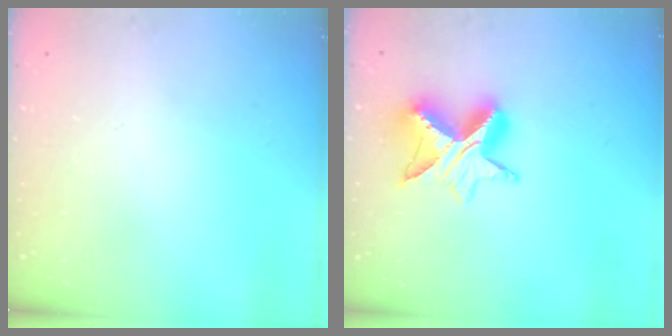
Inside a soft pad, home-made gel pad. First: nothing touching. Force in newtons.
{"total": 10.8, "press": 10.8, "slide": 0.7}